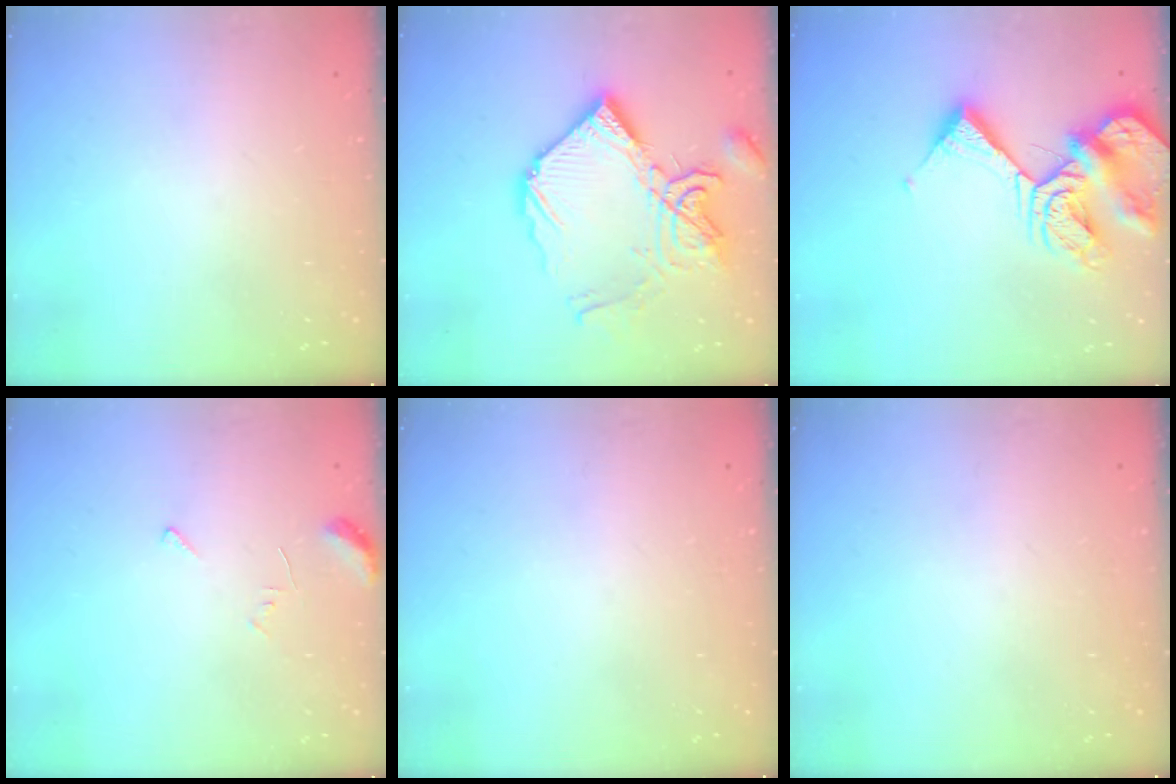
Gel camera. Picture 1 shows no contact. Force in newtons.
{"total": 19.0, "press": 18.9, "slide": 1.5}
{"total": 13.2, "press": 13.1, "slide": 1.5}
{"total": 5.5, "press": 5.5, "slide": 0.3}
{"total": 0.0}
{"total": 0.0}